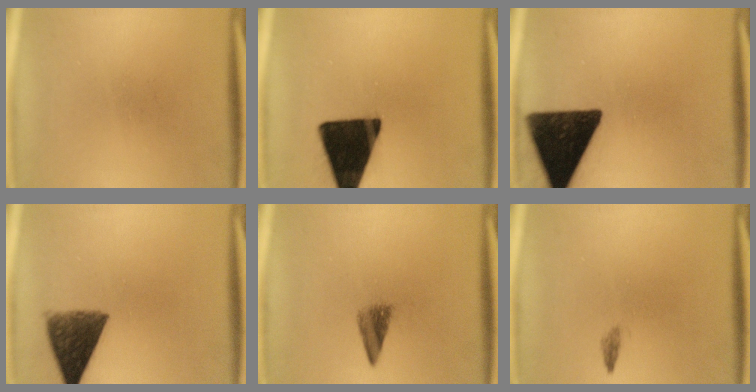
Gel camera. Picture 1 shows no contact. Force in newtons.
{"total": 18.9}
{"total": 16.6}
{"total": 8.7}
{"total": 2.9}
{"total": 0.8}